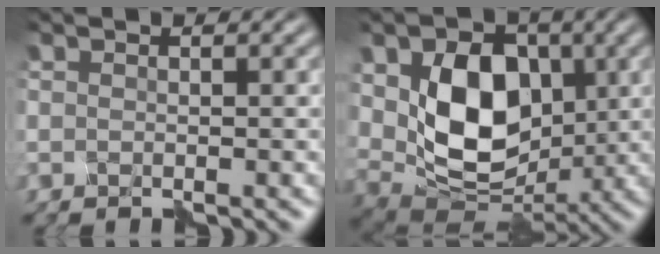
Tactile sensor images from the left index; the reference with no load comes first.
{"total": 8.7, "force": [1.4, 6.4, 5.7], "torque": [-0.113, -0.012, 0.038]}